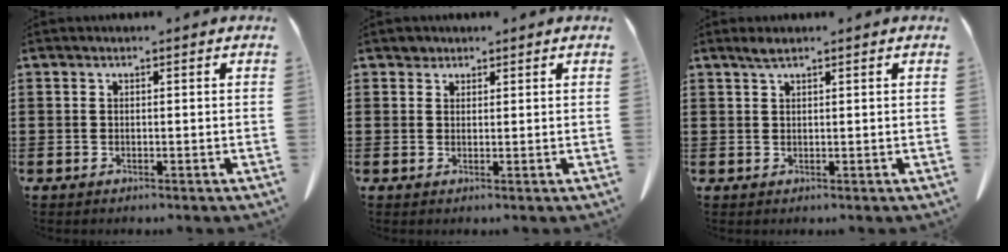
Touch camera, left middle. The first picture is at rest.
{"total": 1.2, "force": [1.1, 0.6, 0.0], "torque": [-0.003, 0.001, 0.022]}
{"total": 1.5, "force": [1.1, 0.1, 1.0], "torque": [-0.022, 0.000, 0.020]}